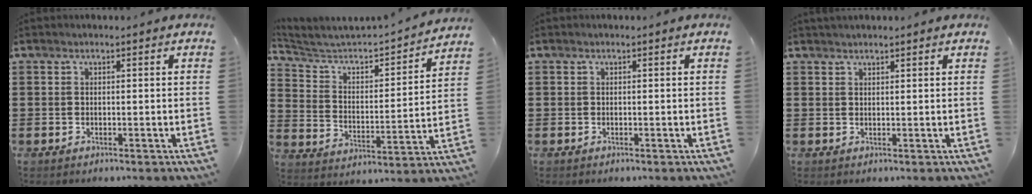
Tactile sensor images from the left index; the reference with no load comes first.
{"total": 4.0, "force": [3.7, 1.1, 1.2], "torque": [-0.051, -0.035, 0.052]}
{"total": 0.0}
{"total": 1.2, "force": [1.1, 0.1, 0.2], "torque": [-0.005, 0.001, 0.022]}